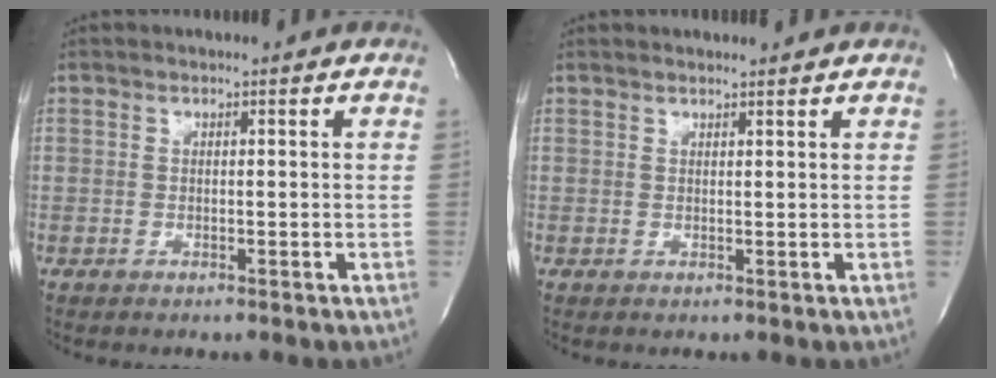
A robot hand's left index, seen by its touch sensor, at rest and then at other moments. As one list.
[{"total": 2.8, "force": [2.7, 0.2, 0.6], "torque": [-0.013, 0.014, 0.036]}]